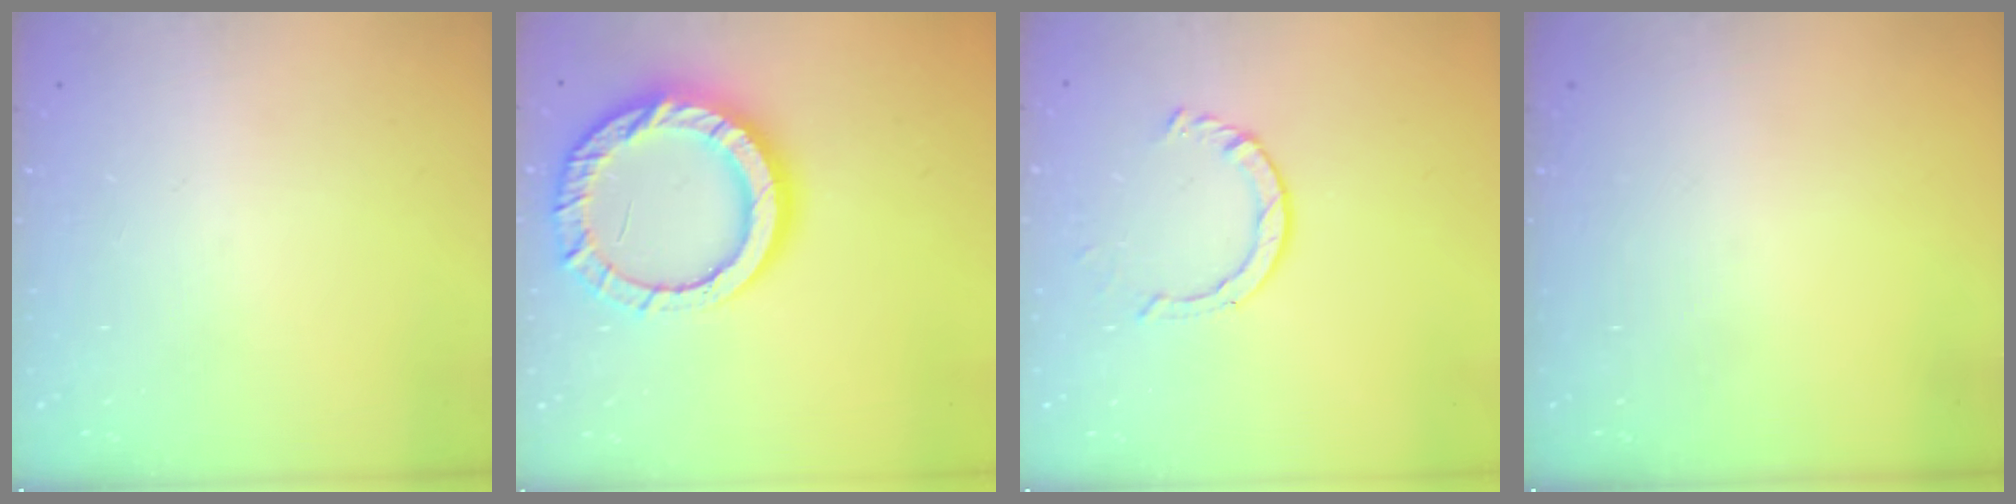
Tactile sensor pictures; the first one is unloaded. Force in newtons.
{"total": 16.4, "press": 16.3, "slide": 1.6}
{"total": 3.2, "press": 3.2, "slide": 0.3}
{"total": 0.0}